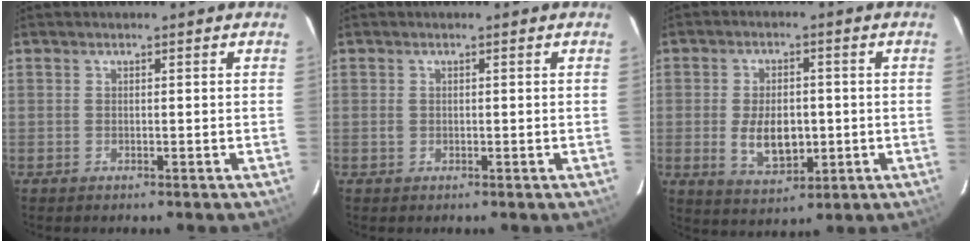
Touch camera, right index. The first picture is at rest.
{"total": 0.8, "force": [-0.1, 0.7, 0.3], "torque": [-0.004, 0.001, -0.001]}
{"total": 8.7, "force": [-1.2, 5.1, 6.9], "torque": [-0.136, -0.009, -0.009]}